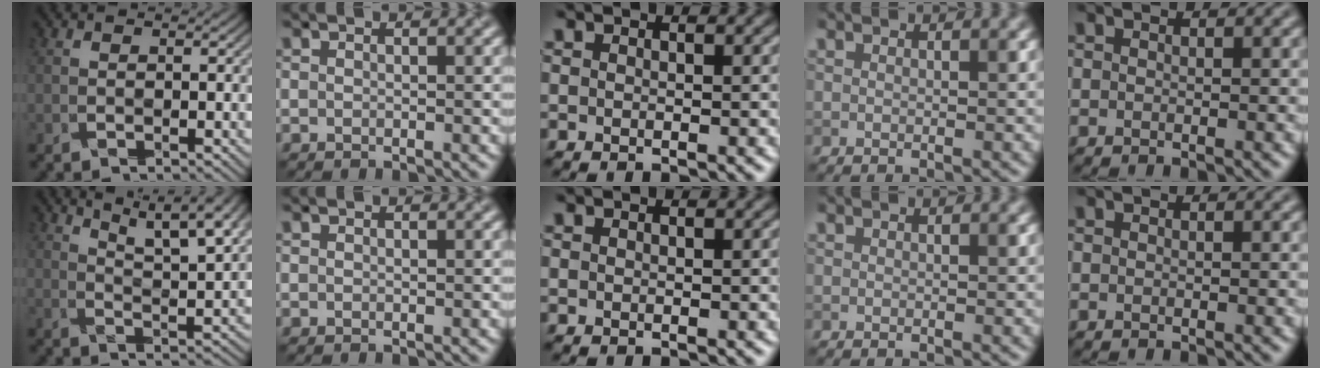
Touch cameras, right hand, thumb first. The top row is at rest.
{"thumb": {"total": 8.4, "force": [6.5, 1.0, 5.3], "torque": [-0.092, 0.005, 0.097]}}